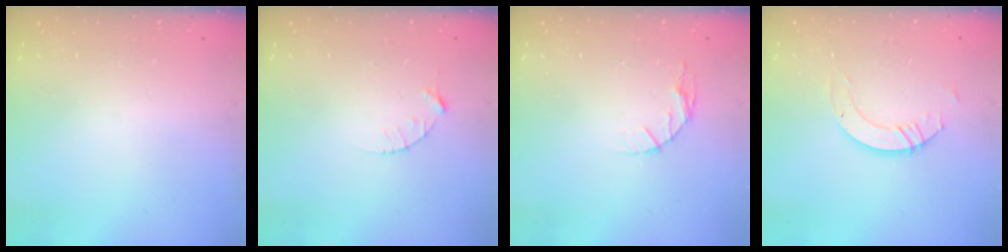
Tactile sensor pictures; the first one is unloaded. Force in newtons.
{"total": 3.1, "press": 3.1, "slide": 0.4}
{"total": 4.9, "press": 4.9, "slide": 0.6}
{"total": 5.0, "press": 5.0, "slide": 0.3}